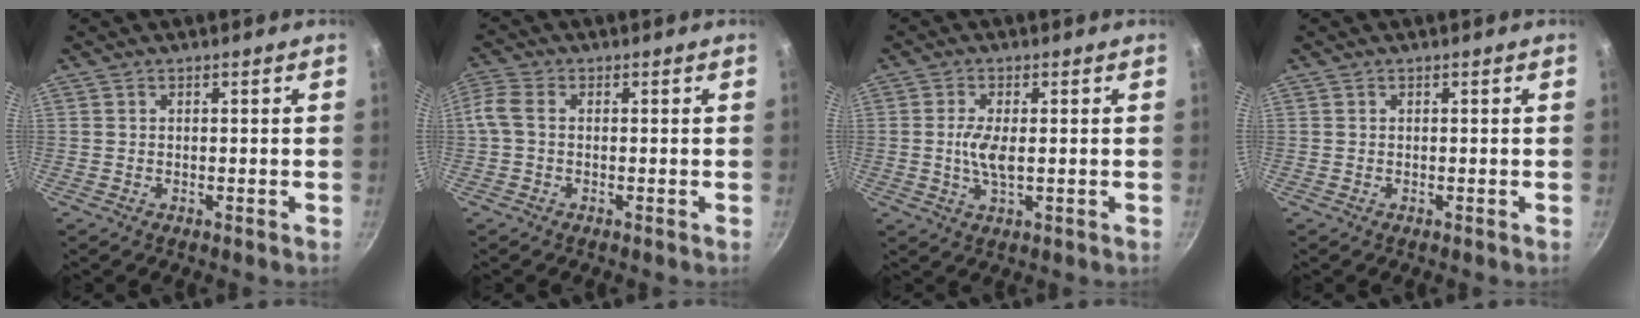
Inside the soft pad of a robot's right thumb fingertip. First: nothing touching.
{"total": 4.1, "force": [-0.1, 2.7, 3.1], "torque": [-0.076, 0.013, -0.015]}
{"total": 4.7, "force": [0.1, 1.7, 4.4], "torque": [-0.096, -0.004, 0.000]}
{"total": 0.0}